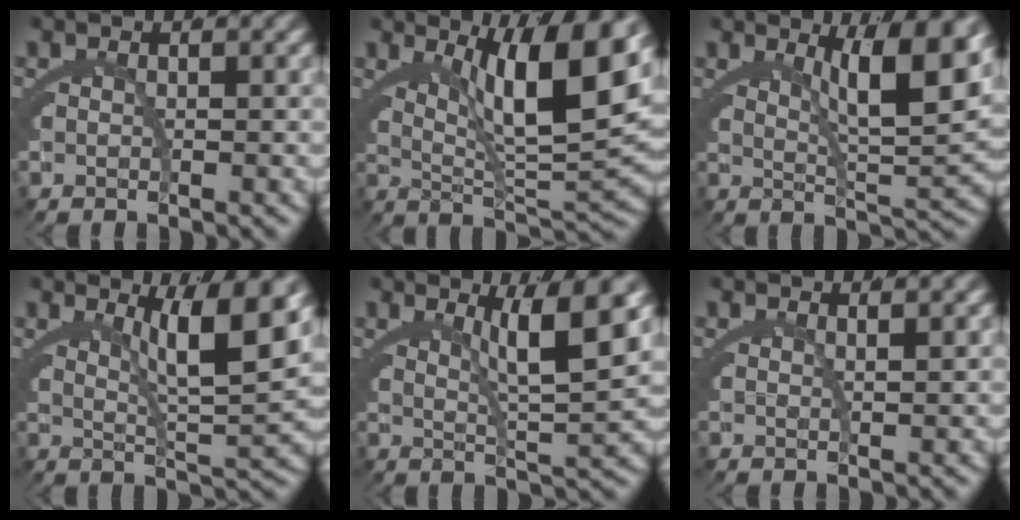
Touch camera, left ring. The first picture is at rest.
{"total": 10.4, "force": [3.2, 2.8, 9.5], "torque": [-0.132, 0.006, 0.053]}
{"total": 7.6, "force": [2.9, 1.4, 6.9], "torque": [-0.095, -0.003, 0.051]}
{"total": 6.9, "force": [2.7, 1.0, 6.2], "torque": [-0.090, -0.001, 0.048]}
{"total": 5.9, "force": [2.4, 0.7, 5.3], "torque": [-0.078, -0.003, 0.044]}
{"total": 1.1, "force": [0.9, 0.1, 0.6], "torque": [-0.012, -0.002, 0.019]}